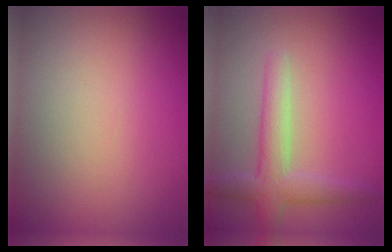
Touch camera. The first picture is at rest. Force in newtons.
{"total": 3.4, "press": 3.4, "slide": 0.3}